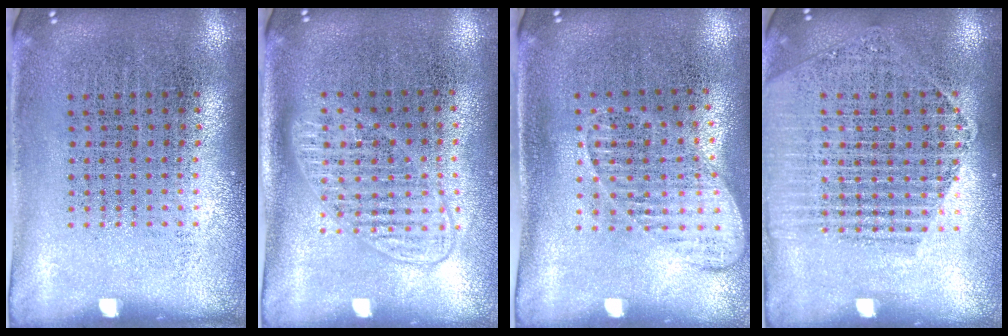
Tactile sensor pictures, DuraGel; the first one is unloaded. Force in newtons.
{"total": 1.5, "press": 1.3, "slide": 0.7}
{"total": 1.4, "press": 1.2, "slide": 0.8}
{"total": 1.7, "press": 1.6, "slide": 0.4}